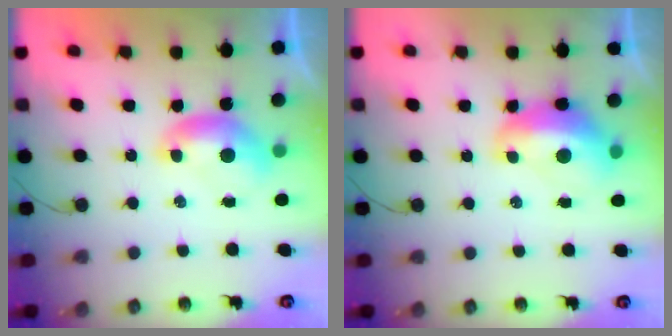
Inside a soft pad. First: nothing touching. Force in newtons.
{"total": 5.0, "press": 4.9, "slide": 0.9}